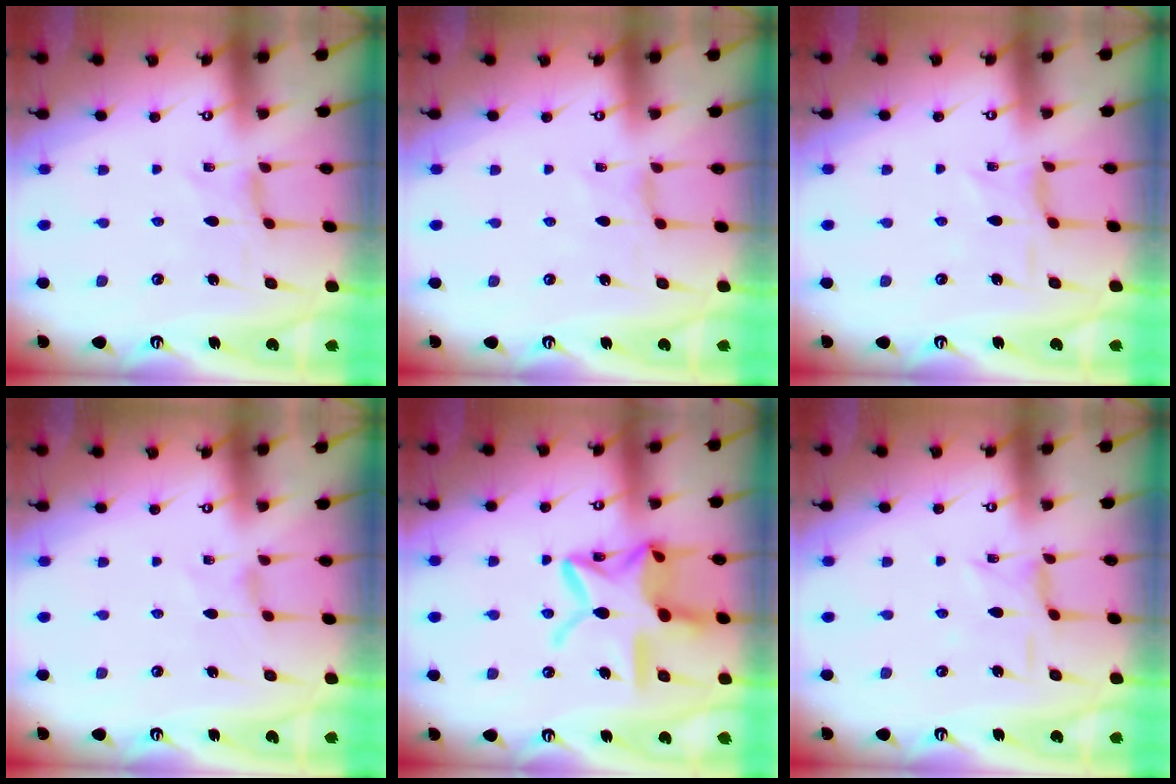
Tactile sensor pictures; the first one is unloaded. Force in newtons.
{"total": 0.8, "press": 0.7, "slide": 0.1}
{"total": 2.1, "press": 2.1, "slide": 0.5}
{"total": 0.7, "press": 0.7, "slide": 0.3}
{"total": 18.8, "press": 18.7, "slide": 1.4}
{"total": 2.2, "press": 2.2, "slide": 0.4}